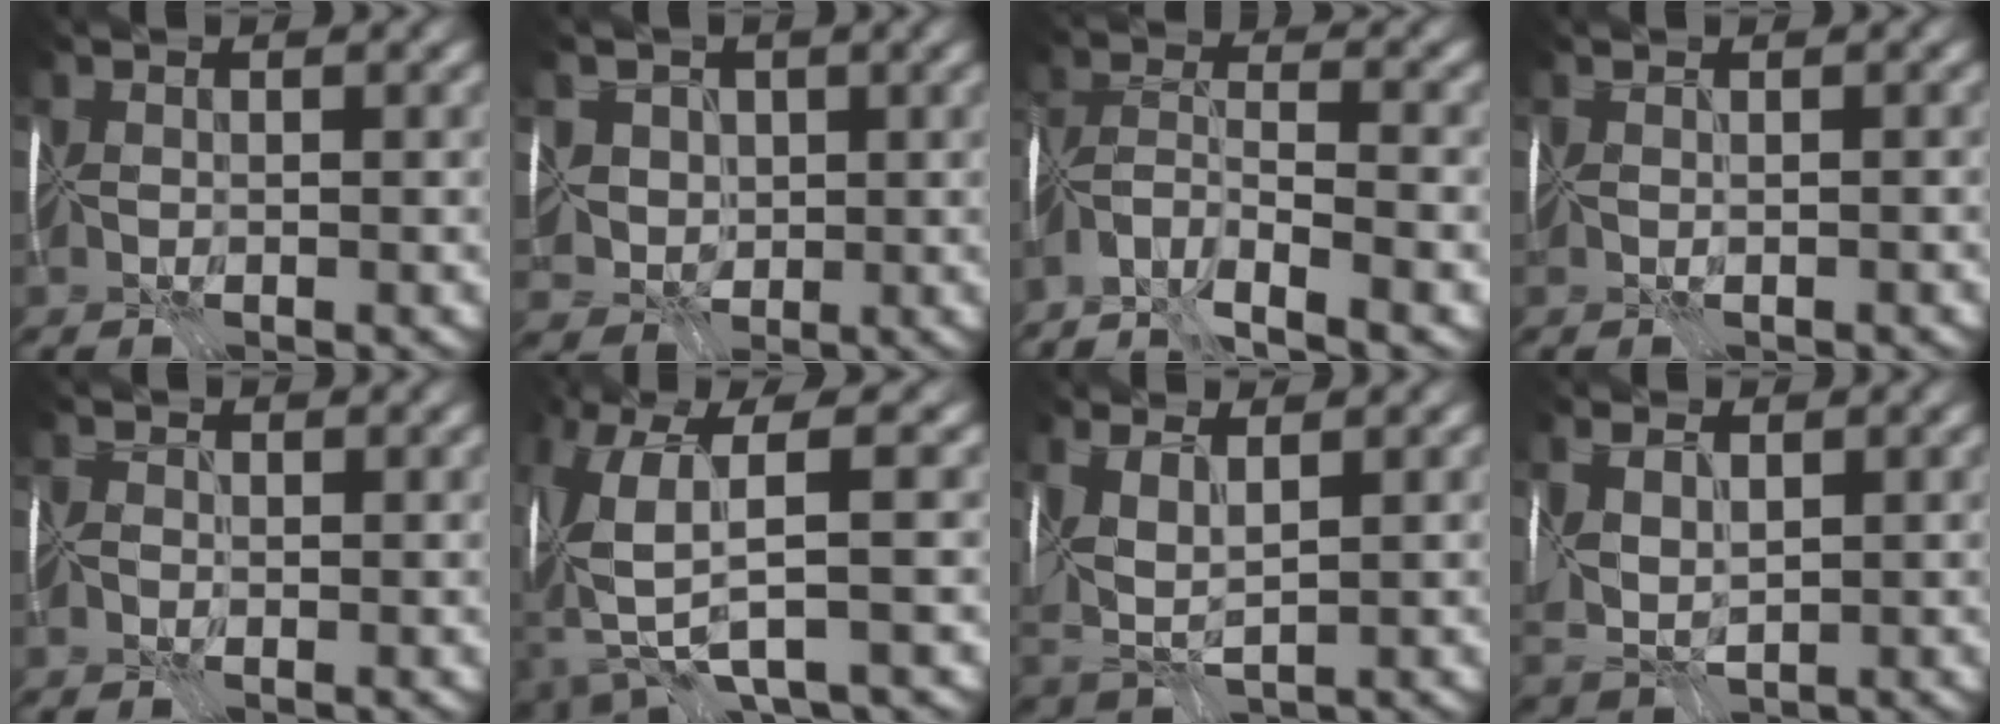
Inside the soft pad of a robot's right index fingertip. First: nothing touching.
{"total": 3.7, "force": [1.1, 3.2, 1.5], "torque": [-0.027, 0.003, 0.013]}
{"total": 6.4, "force": [-5.3, 0.8, 3.4], "torque": [-0.065, -0.005, -0.104]}
{"total": 1.1, "force": [-0.3, -0.9, -0.6], "torque": [0.007, -0.007, 0.001]}
{"total": 0.9, "force": [-0.4, 0.7, 0.2], "torque": [0.004, 0.008, -0.022]}
{"total": 6.1, "force": [-0.4, 0.9, 6.0], "torque": [-0.149, -0.017, -0.005]}
{"total": 3.7, "force": [1.1, 1.3, 3.3], "torque": [-0.097, -0.002, 0.030]}
{"total": 3.5, "force": [0.6, 2.0, 2.8], "torque": [-0.079, -0.001, 0.020]}